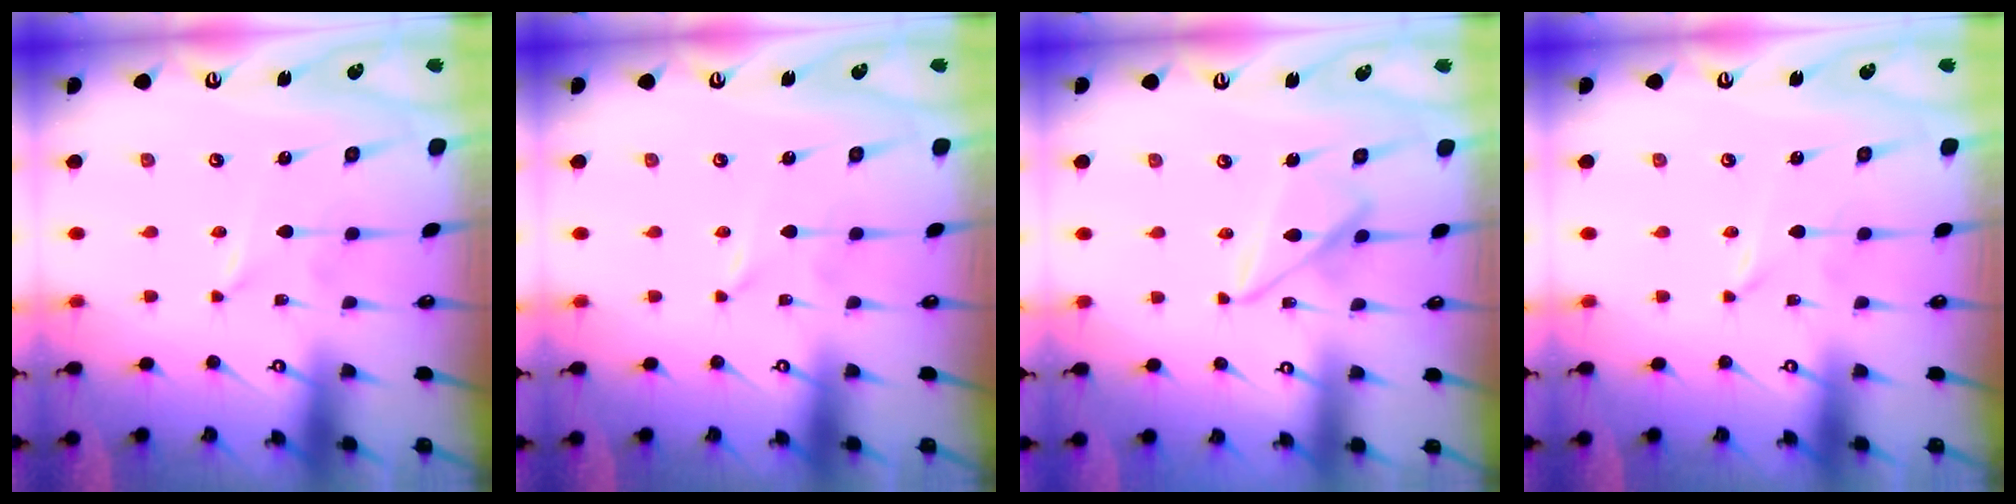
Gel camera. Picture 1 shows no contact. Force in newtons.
{"total": 0.0}
{"total": 9.5, "press": 9.5, "slide": 0.7}
{"total": 0.0}